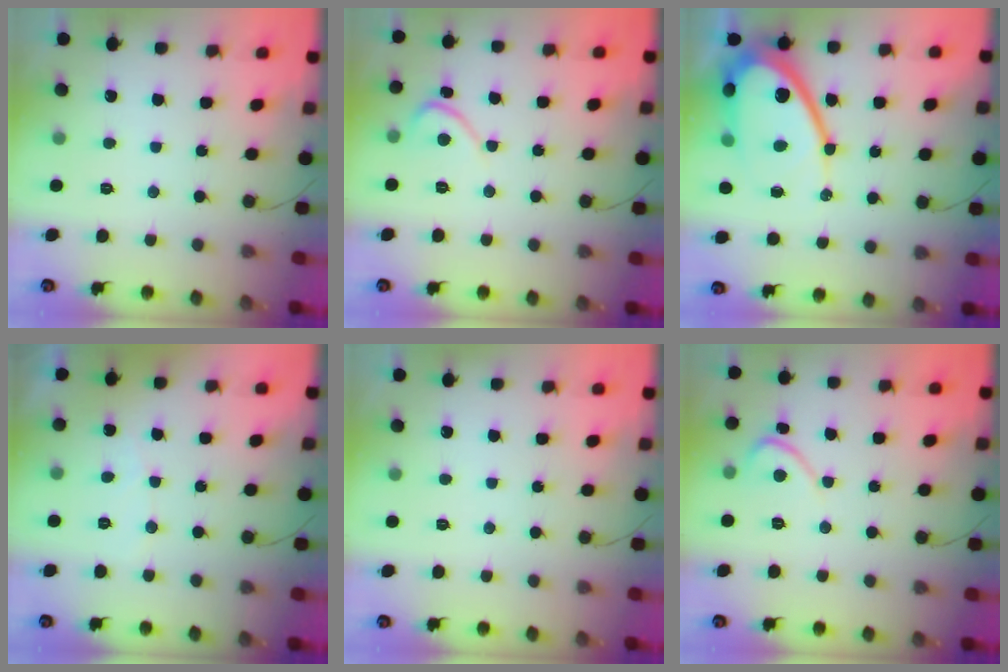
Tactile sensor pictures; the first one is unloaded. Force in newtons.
{"total": 2.7, "press": 2.7, "slide": 0.2}
{"total": 16.7, "press": 16.7, "slide": 1.4}
{"total": 2.8, "press": 2.8, "slide": 0.2}
{"total": 0.0}
{"total": 2.7, "press": 2.7, "slide": 0.2}